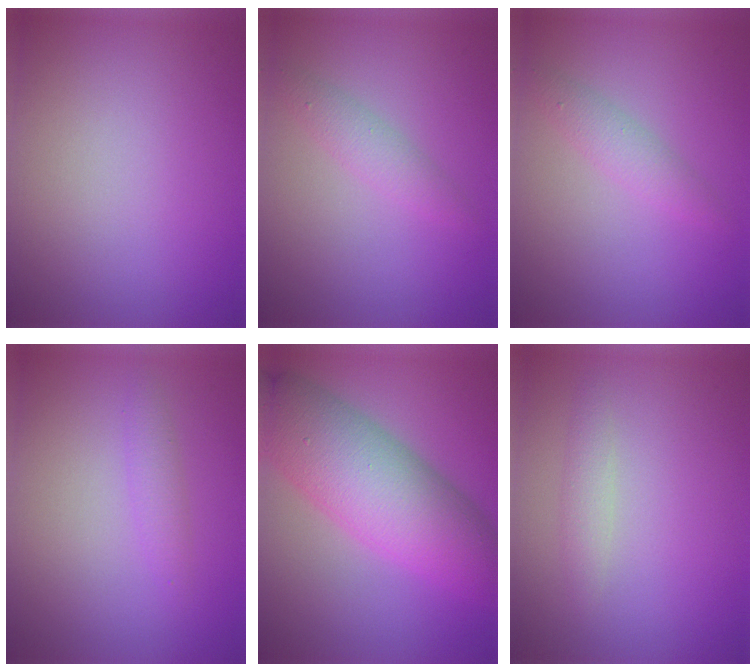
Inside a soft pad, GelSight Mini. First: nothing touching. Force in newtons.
{"total": 1.8, "press": 1.8, "slide": 0.1}
{"total": 1.8, "press": 1.8, "slide": 0.1}
{"total": 1.3, "press": 1.3, "slide": 0.1}
{"total": 9.8, "press": 9.8, "slide": 0.3}
{"total": 1.4, "press": 1.4, "slide": 0.1}